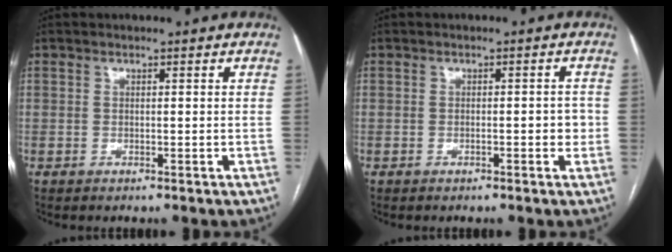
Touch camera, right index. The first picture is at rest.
{"total": 2.3, "force": [-0.3, 0.9, 2.1], "torque": [-0.027, 0.006, -0.001]}